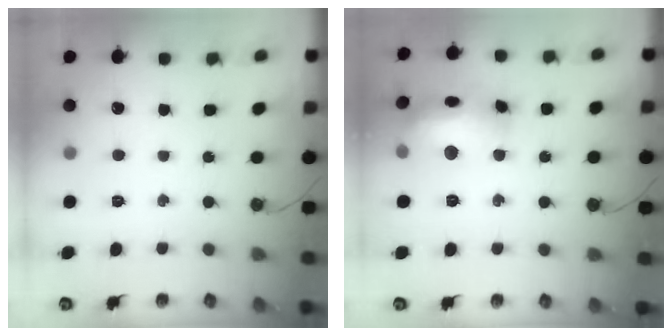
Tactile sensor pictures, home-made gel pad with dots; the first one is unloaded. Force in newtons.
{"total": 17.7, "press": 17.6, "slide": 1.4}